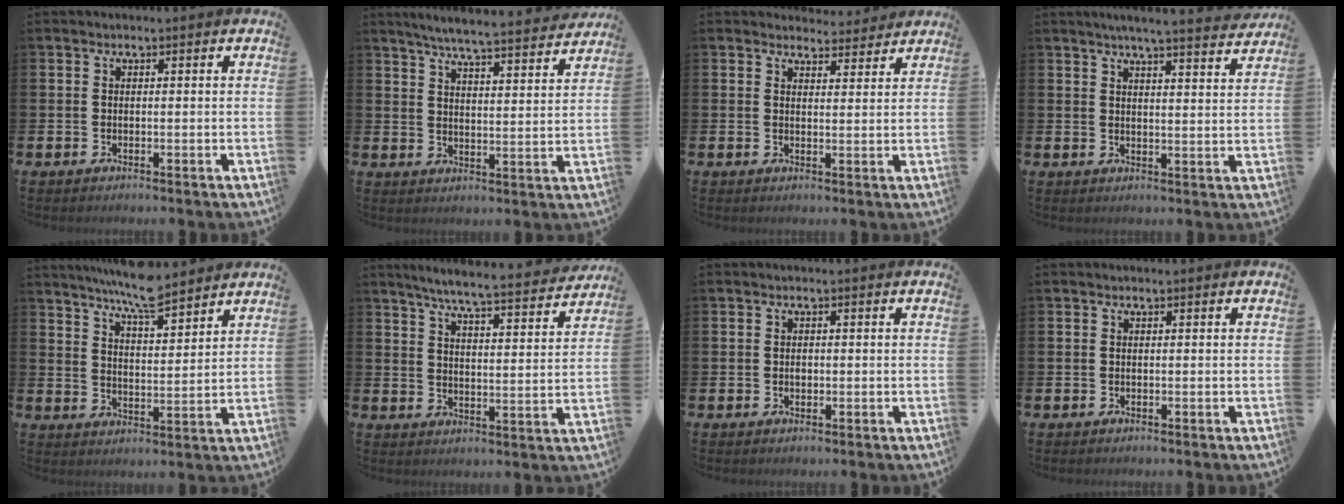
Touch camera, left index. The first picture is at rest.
{"total": 6.3, "force": [6.1, -0.1, 1.8], "torque": [-0.043, -0.047, 0.102]}
{"total": 3.4, "force": [3.3, 0.8, -0.1], "torque": [0.005, -0.020, 0.058]}
{"total": 5.3, "force": [5.0, -0.6, 1.4], "torque": [-0.031, -0.029, 0.086]}
{"total": 7.2, "force": [6.8, 0.4, 2.1], "torque": [-0.057, -0.037, 0.122]}
{"total": 6.8, "force": [6.4, 0.0, 2.4], "torque": [-0.064, -0.045, 0.108]}
{"total": 0.8, "force": [-0.1, 0.6, 0.6], "torque": [-0.002, 0.001, -0.005]}
{"total": 0.0}